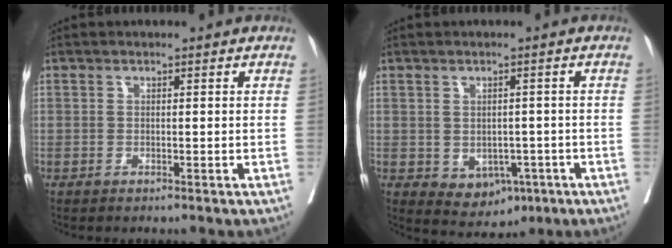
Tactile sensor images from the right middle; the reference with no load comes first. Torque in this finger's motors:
{"motor_torque": [0.57, -0.42, 0.11, 0.04]}